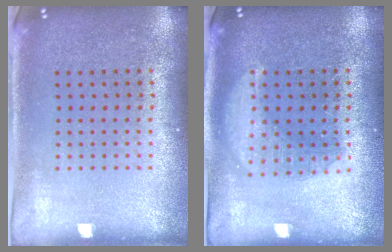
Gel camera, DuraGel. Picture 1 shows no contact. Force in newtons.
{"total": 2.9, "press": 2.9, "slide": 0.3}